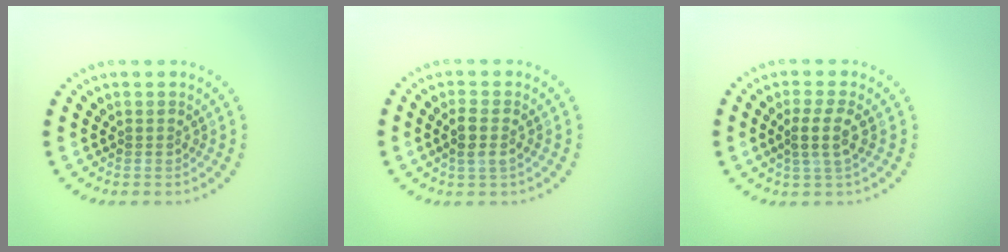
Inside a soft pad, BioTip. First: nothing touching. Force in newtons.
{"total": 2.0, "press": 1.8, "slide": 0.7}
{"total": 2.5, "press": 2.1, "slide": 1.4}